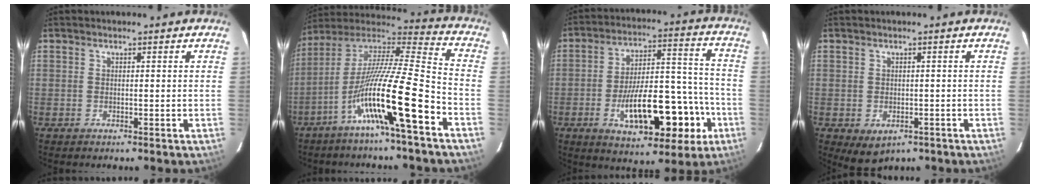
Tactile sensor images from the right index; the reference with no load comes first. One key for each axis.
{"total": 18.0, "fx": -8.1, "fy": -0.4, "fz": 16.1, "tx": -0.303, "ty": -0.012, "tz": -0.150}
{"total": 17.8, "fx": -6.4, "fy": 6.6, "fz": 15.3, "tx": -0.239, "ty": 0.027, "tz": -0.085}
{"total": 3.8, "fx": -1.9, "fy": 2.7, "fz": 1.9, "tx": -0.030, "ty": -0.004, "tz": -0.013}